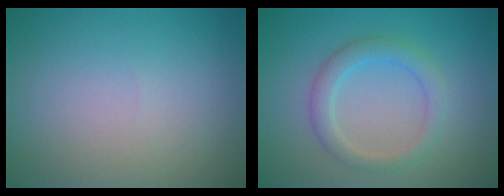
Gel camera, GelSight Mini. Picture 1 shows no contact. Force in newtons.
{"total": 2.7, "press": 2.6, "slide": 0.3}